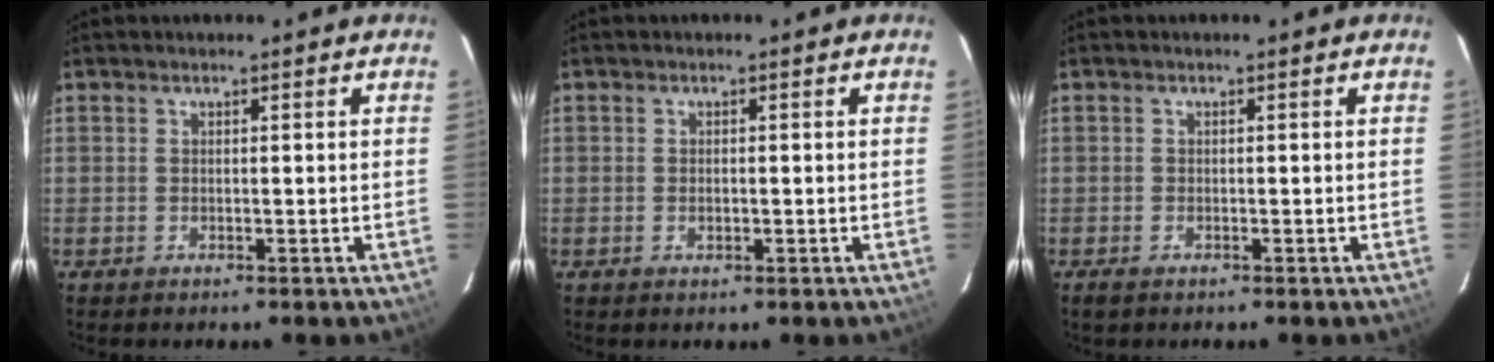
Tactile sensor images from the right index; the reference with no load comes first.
{"total": 1.0, "force": [-0.2, 0.7, 0.8], "torque": [-0.013, 0.002, -0.003]}
{"total": 1.4, "force": [-1.0, 0.7, 0.7], "torque": [-0.013, -0.004, -0.019]}